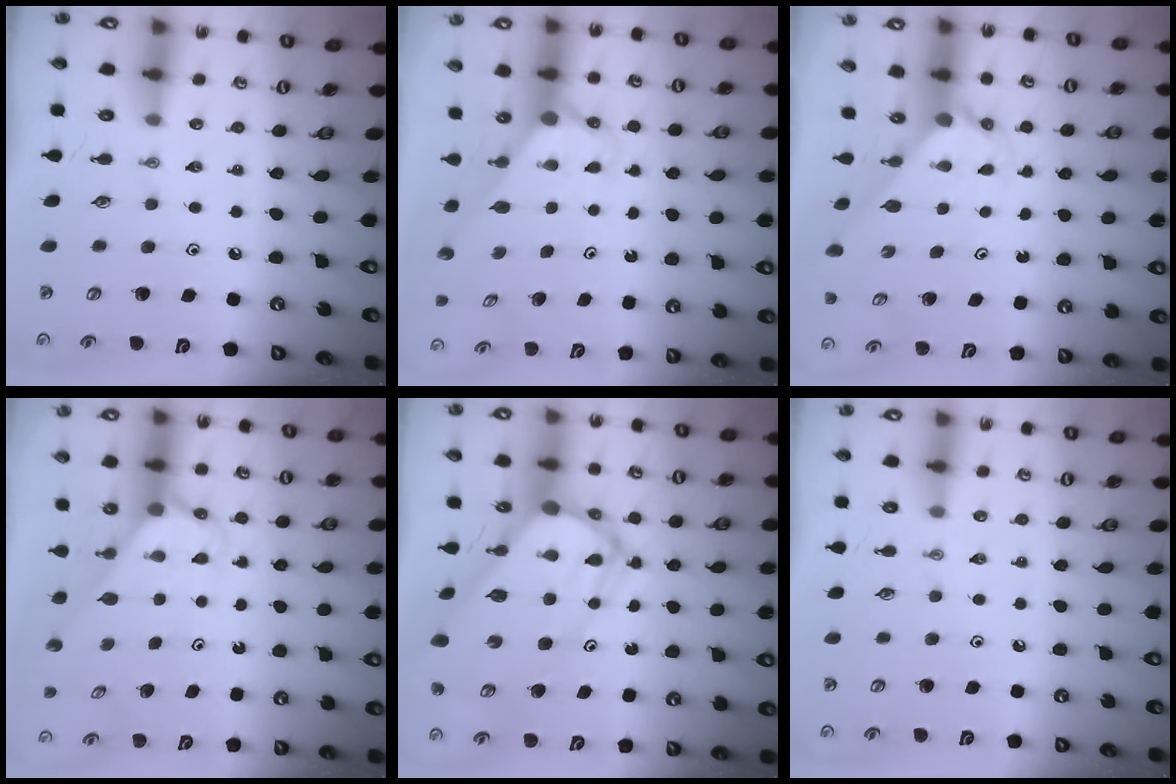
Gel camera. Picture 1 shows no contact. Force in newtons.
{"total": 2.9, "press": 2.9, "slide": 0.0}
{"total": 2.0, "press": 2.0, "slide": 0.2}
{"total": 2.6, "press": 2.6, "slide": 0.1}
{"total": 13.7, "press": 13.7, "slide": 1.3}
{"total": 0.0}